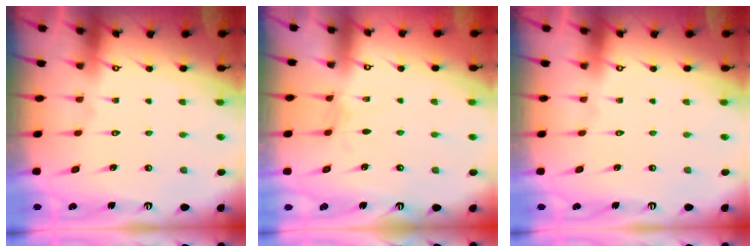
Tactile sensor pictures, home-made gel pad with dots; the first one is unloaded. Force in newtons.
{"total": 3.0, "press": 3.0, "slide": 0.3}
{"total": 0.0}